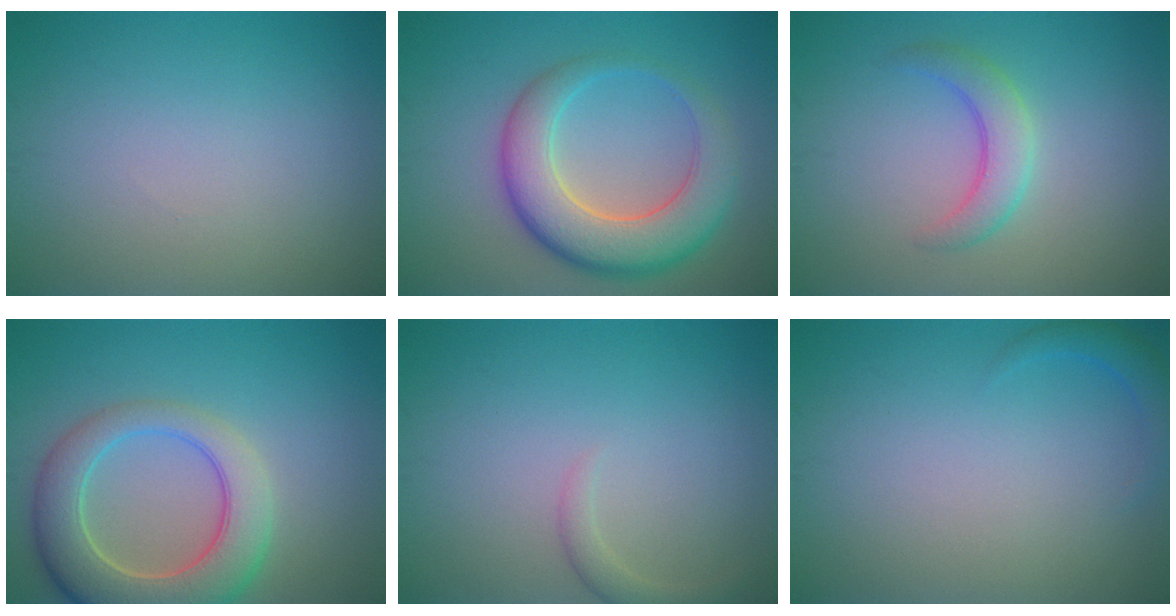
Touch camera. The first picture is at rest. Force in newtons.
{"total": 7.7, "press": 7.7, "slide": 0.3}
{"total": 3.0, "press": 3.0, "slide": 0.2}
{"total": 7.8, "press": 7.8, "slide": 0.9}
{"total": 1.5, "press": 1.5, "slide": 0.2}
{"total": 1.7, "press": 1.6, "slide": 0.2}